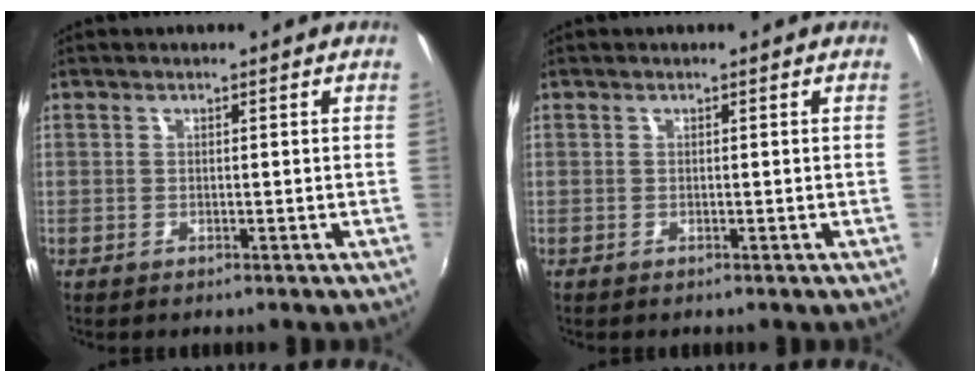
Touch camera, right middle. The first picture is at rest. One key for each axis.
{"total": 0.0}